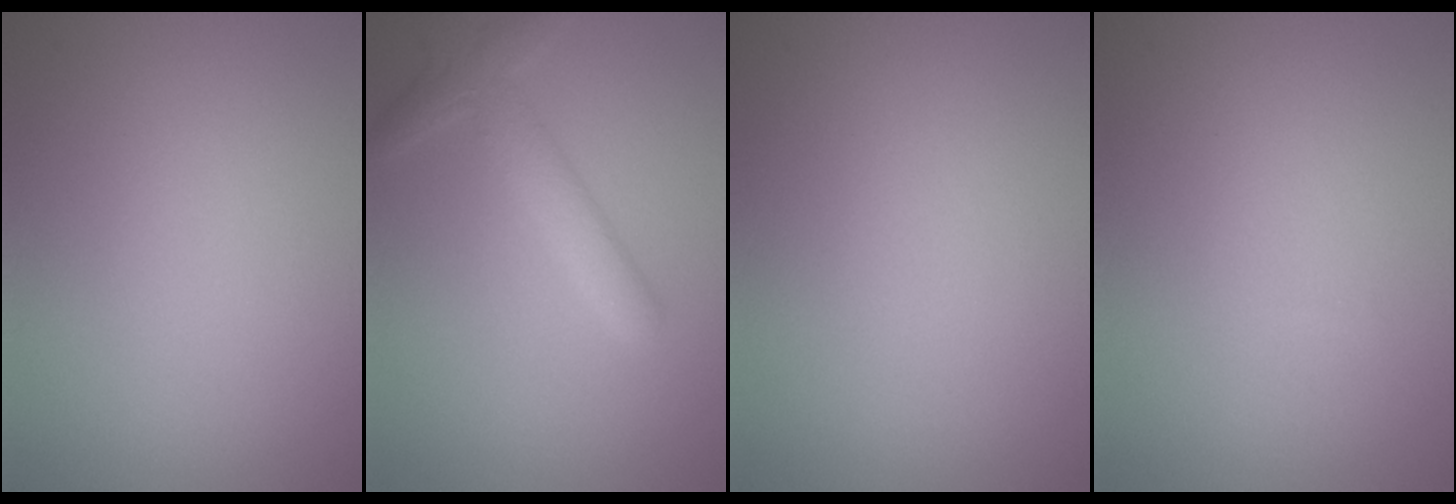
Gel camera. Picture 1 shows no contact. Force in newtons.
{"total": 2.8, "press": 2.8, "slide": 0.1}
{"total": 0.0}
{"total": 0.0}